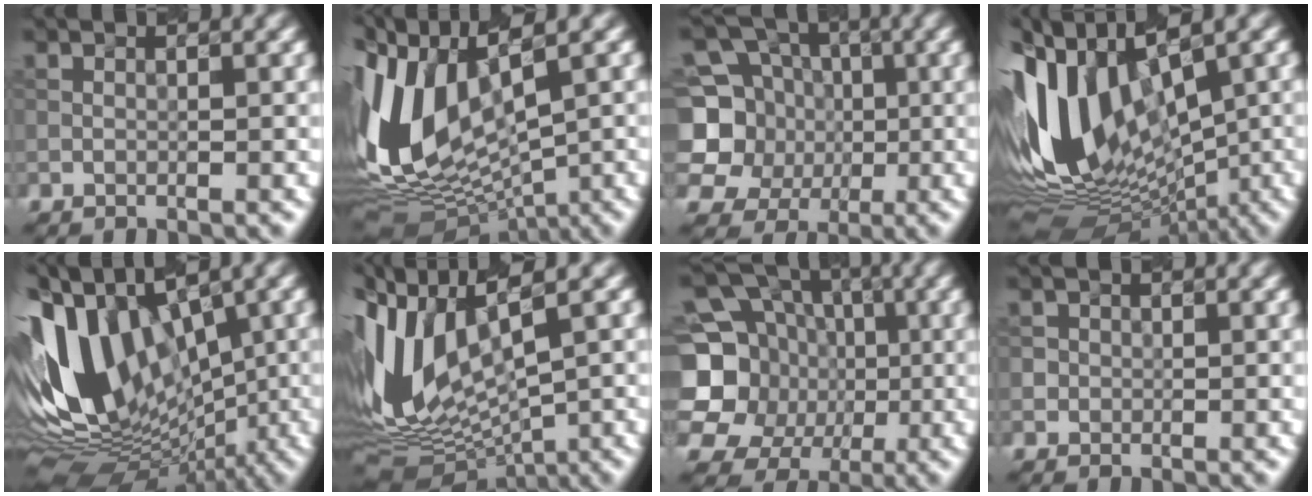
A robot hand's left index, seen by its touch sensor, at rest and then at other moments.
{"total": 11.9, "force": [1.2, 6.7, 9.8], "torque": [-0.220, 0.001, 0.032]}
{"total": 8.4, "force": [0.2, 7.7, 3.3], "torque": [-0.075, 0.004, -0.026]}
{"total": 13.0, "force": [0.1, 7.6, 10.6], "torque": [-0.219, 0.007, 0.008]}
{"total": 13.8, "force": [0.2, 9.1, 10.4], "torque": [-0.193, 0.013, -0.006]}
{"total": 10.9, "force": [0.3, 5.5, 9.4], "torque": [-0.209, -0.003, 0.020]}
{"total": 14.5, "force": [-0.8, 13.3, 5.7], "torque": [-0.159, 0.013, -0.035]}
{"total": 1.0, "force": [0.0, 1.0, 0.1], "torque": [0.008, -0.004, 0.000]}